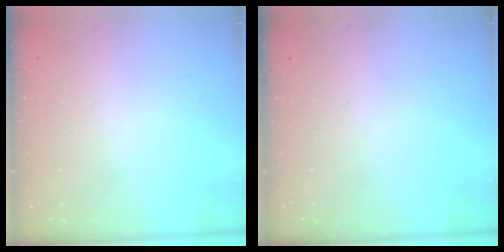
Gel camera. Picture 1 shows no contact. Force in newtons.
{"total": 0.0}